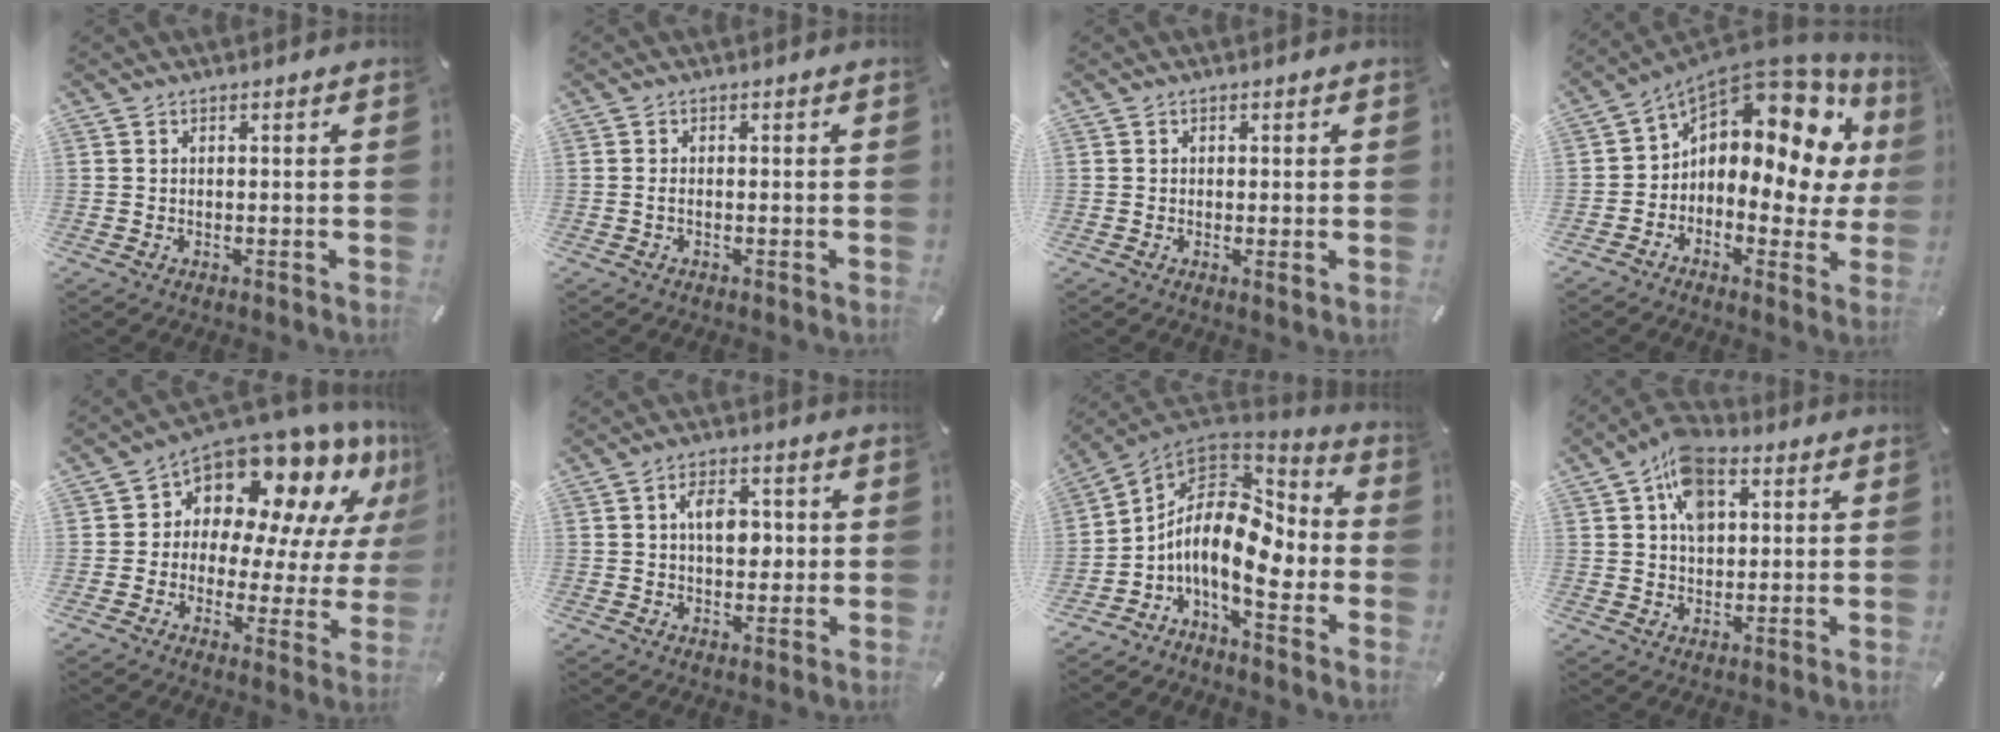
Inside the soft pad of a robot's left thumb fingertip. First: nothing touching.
{"total": 1.0, "force": [-0.4, 0.5, 0.8], "torque": [-0.016, -0.001, -0.008]}
{"total": 0.6, "force": [0.1, 0.3, 0.5], "torque": [-0.009, 0.001, 0.002]}
{"total": 12.7, "force": [5.4, 6.5, 9.5], "torque": [-0.147, -0.060, 0.073]}
{"total": 14.4, "force": [10.5, 7.9, 5.9], "torque": [-0.089, -0.102, 0.178]}
{"total": 7.1, "force": [0.8, 4.6, 5.4], "torque": [-0.081, 0.005, 0.010]}
{"total": 14.1, "force": [-3.2, 7.2, 11.8], "torque": [-0.231, -0.012, -0.064]}
{"total": 9.9, "force": [3.4, 6.9, 6.2], "torque": [-0.098, 0.002, 0.064]}